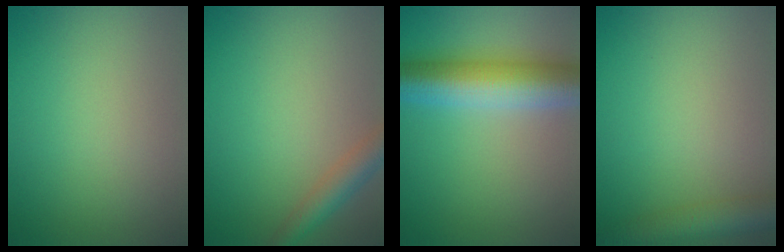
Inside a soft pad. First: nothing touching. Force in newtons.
{"total": 2.9, "press": 2.9, "slide": 0.1}
{"total": 8.6, "press": 8.6, "slide": 0.3}
{"total": 4.4, "press": 4.4, "slide": 0.2}